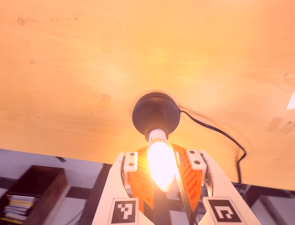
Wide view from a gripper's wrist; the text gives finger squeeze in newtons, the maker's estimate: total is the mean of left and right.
{"total": 15.1, "left": 14.3, "right": 15.9}